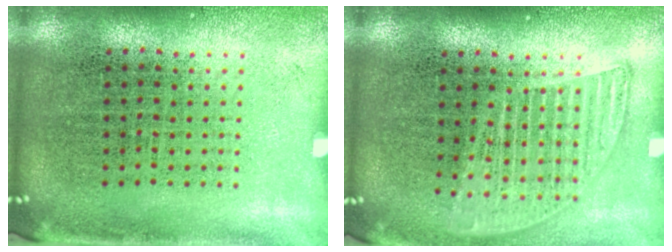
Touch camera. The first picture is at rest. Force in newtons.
{"total": 1.2, "press": 1.1, "slide": 0.5}